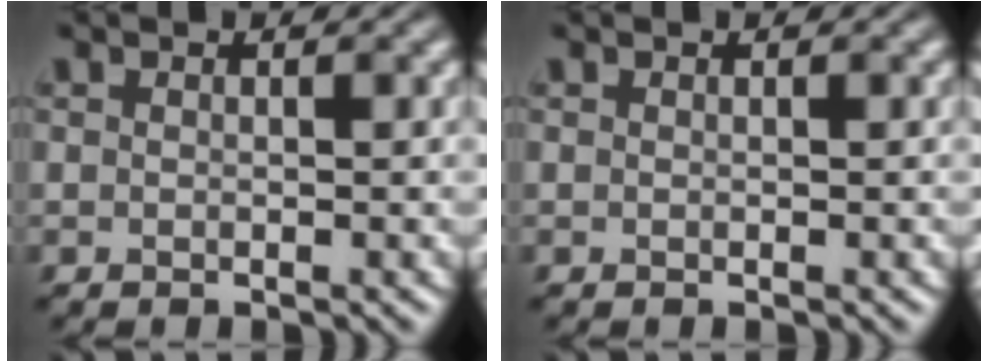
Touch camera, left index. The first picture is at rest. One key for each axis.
{"total": 0.0}